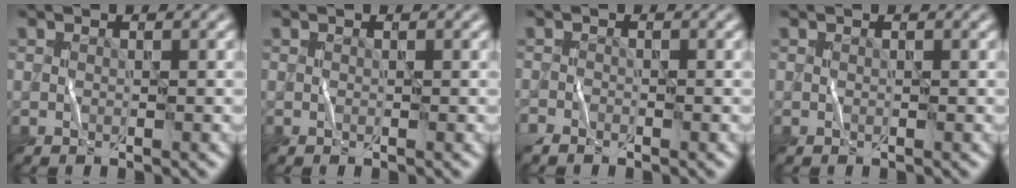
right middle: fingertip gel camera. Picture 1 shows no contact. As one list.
[{"total": 0.0}, {"total": 1.0, "force": [-1.0, 0.3, 0.0], "torque": [-0.001, -0.002, -0.024]}, {"total": 0.0}]